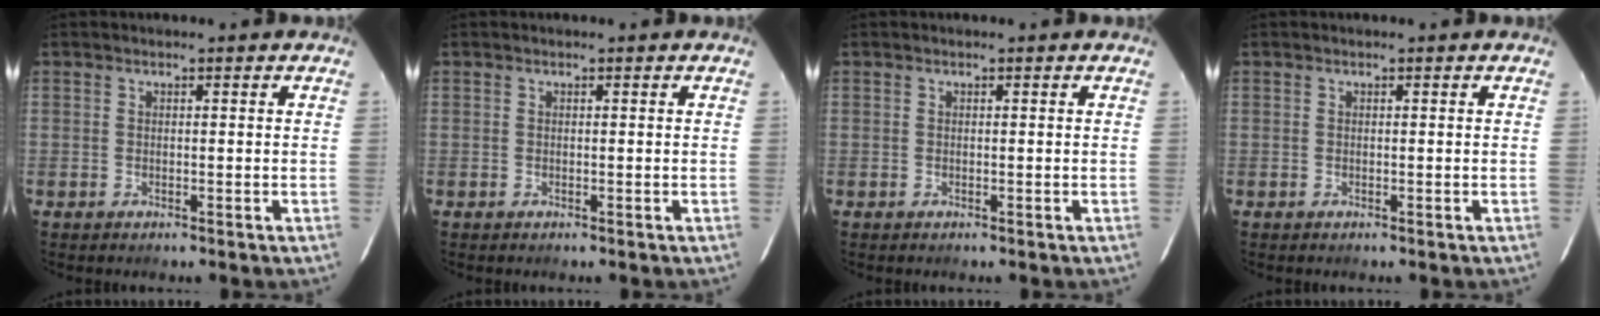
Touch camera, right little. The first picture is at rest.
{"total": 0.0}
{"total": 0.0}
{"total": 0.0}